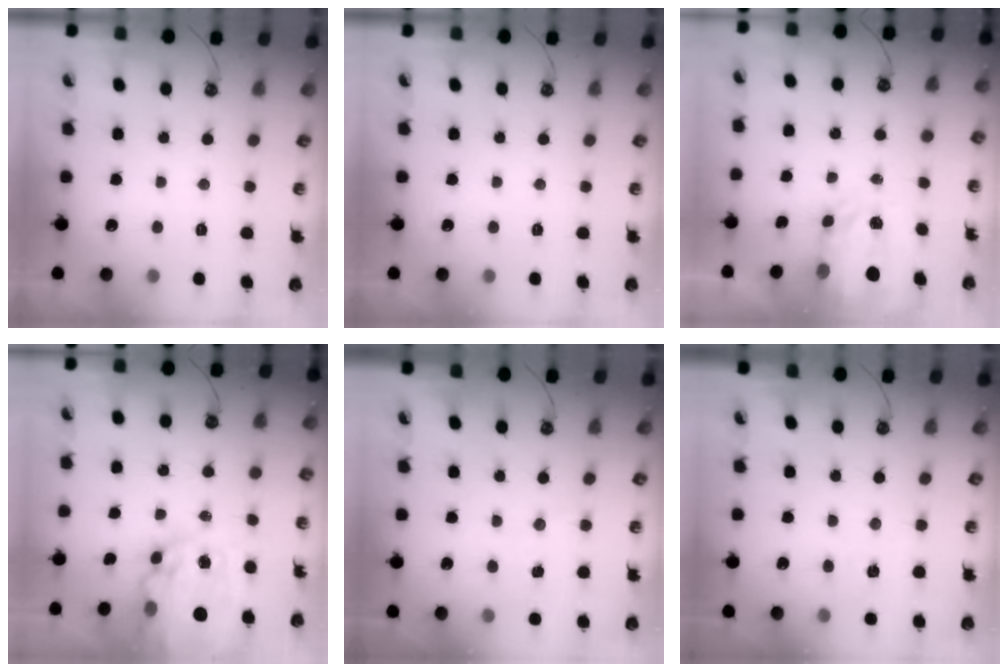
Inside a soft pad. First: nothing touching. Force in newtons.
{"total": 0.0}
{"total": 3.9, "press": 3.8, "slide": 0.5}
{"total": 15.1, "press": 15.0, "slide": 1.4}
{"total": 4.4, "press": 4.4, "slide": 0.4}
{"total": 5.6, "press": 5.6, "slide": 0.4}